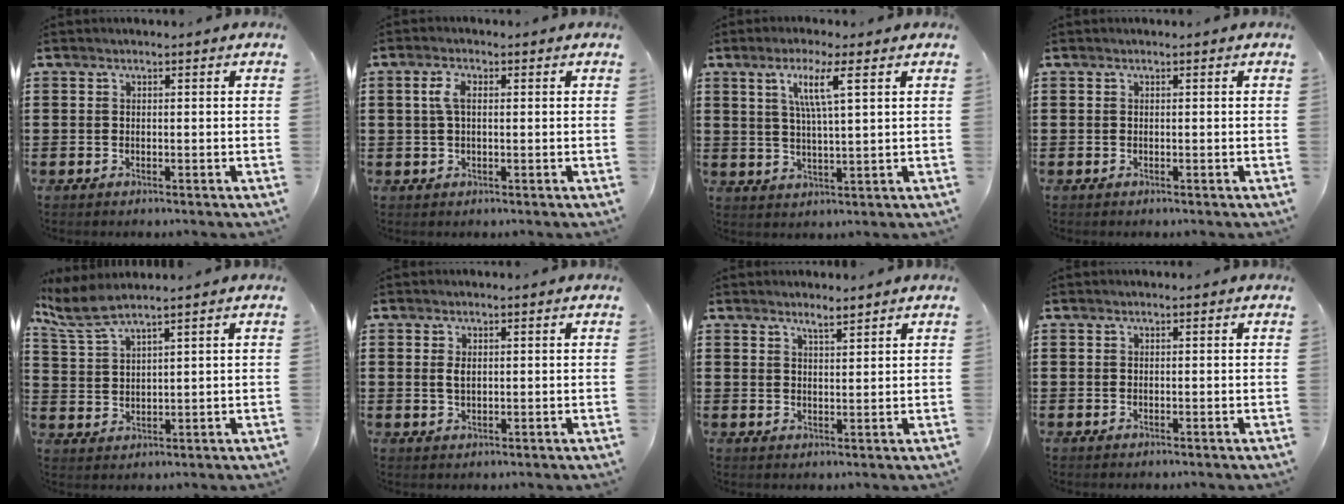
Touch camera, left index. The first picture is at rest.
{"total": 3.3, "force": [0.5, 1.4, 3.0], "torque": [-0.078, 0.004, 0.002]}
{"total": 6.0, "force": [2.9, 0.5, 5.3], "torque": [-0.113, 0.003, 0.045]}
{"total": 0.0}
{"total": 5.3, "force": [4.3, 0.7, 3.0], "torque": [-0.075, -0.008, 0.077]}
{"total": 1.7, "force": [0.3, 0.8, 1.4], "torque": [-0.032, 0.004, 0.004]}
{"total": 2.4, "force": [2.1, 0.2, 1.0], "torque": [-0.021, 0.003, 0.039]}
{"total": 0.0}